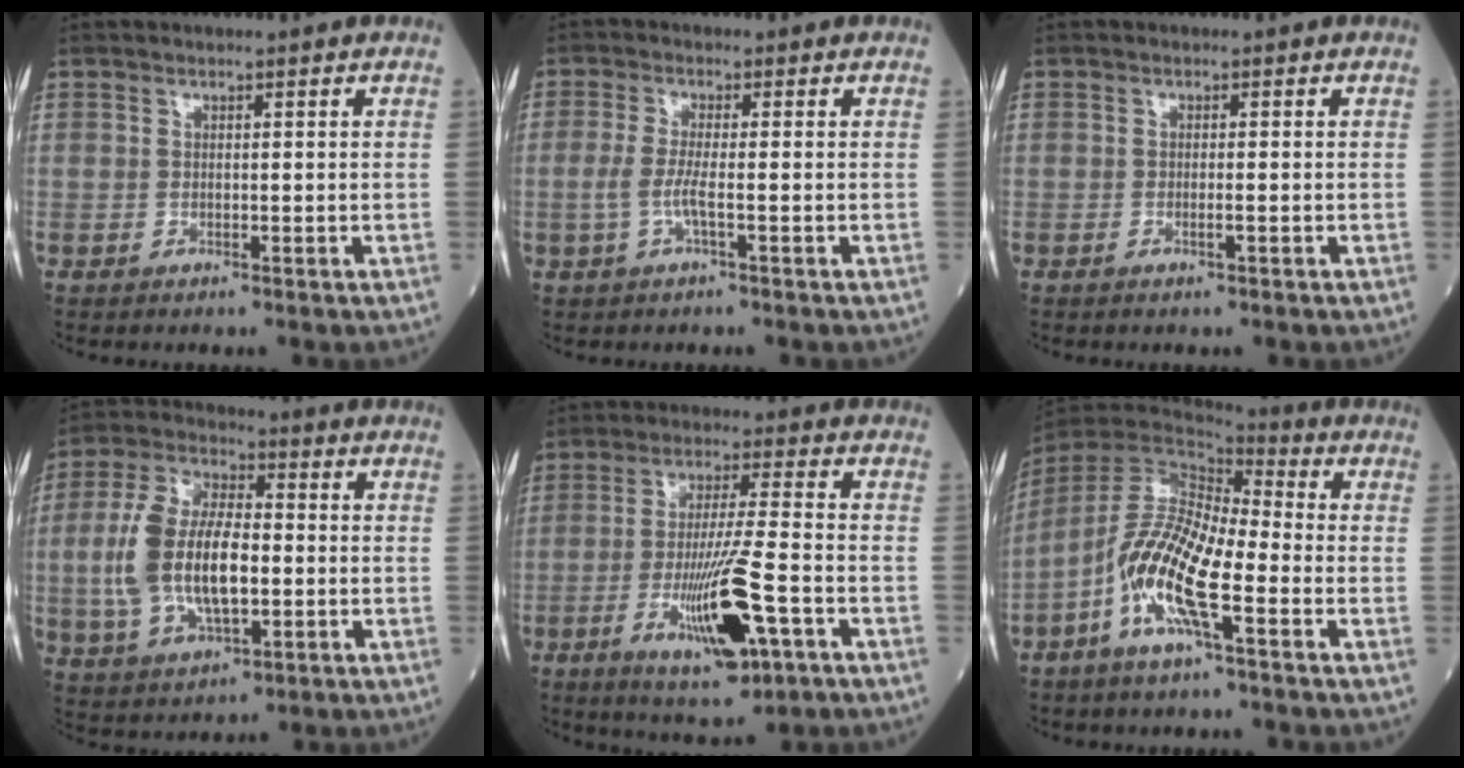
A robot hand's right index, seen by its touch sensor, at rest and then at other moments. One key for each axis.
{"total": 3.4, "fx": -0.9, "fy": 0.4, "fz": 3.3, "tx": -0.075, "ty": -0.003, "tz": -0.022}
{"total": 1.0, "fx": -0.4, "fy": 0.0, "fz": 0.9, "tx": -0.019, "ty": -0.001, "tz": -0.006}
{"total": 14.7, "fx": -1.4, "fy": 6.4, "fz": 13.1, "tx": -0.278, "ty": 0.012, "tz": -0.023}
{"total": 13.0, "fx": -4.8, "fy": 1.3, "fz": 12.0, "tx": -0.221, "ty": -0.019, "tz": -0.078}
{"total": 13.4, "fx": -4.8, "fy": 2.7, "fz": 12.2, "tx": -0.254, "ty": -0.005, "tz": -0.099}